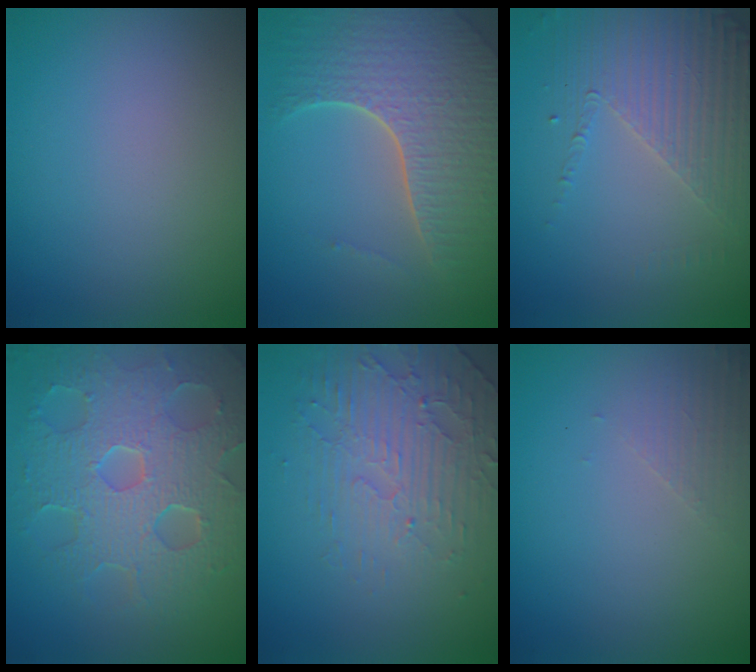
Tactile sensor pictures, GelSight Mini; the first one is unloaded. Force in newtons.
{"total": 7.0, "press": 5.0, "slide": 4.9}
{"total": 4.2, "press": 3.1, "slide": 2.9}
{"total": 9.2, "press": 6.2, "slide": 6.8}
{"total": 4.7, "press": 3.3, "slide": 3.3}
{"total": 1.6, "press": 1.6, "slide": 0.4}